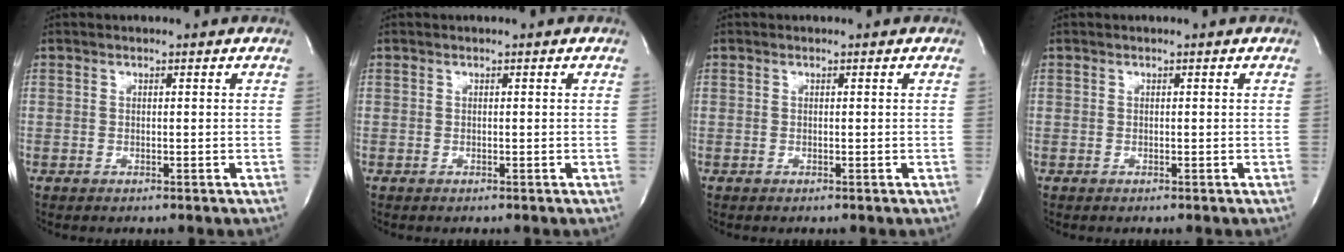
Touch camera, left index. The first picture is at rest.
{"total": 0.0}
{"total": 0.0}
{"total": 0.0}